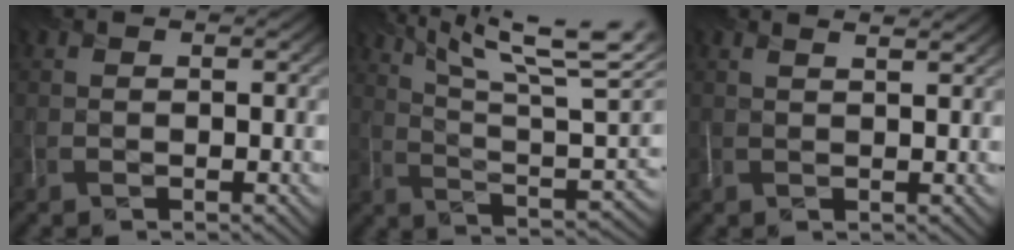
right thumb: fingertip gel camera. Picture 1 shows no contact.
{"total": 15.9, "force": [9.4, 4.1, 12.2], "torque": [-0.210, 0.013, 0.153]}
{"total": 2.5, "force": [1.8, 0.7, 1.6], "torque": [-0.016, 0.009, 0.011]}